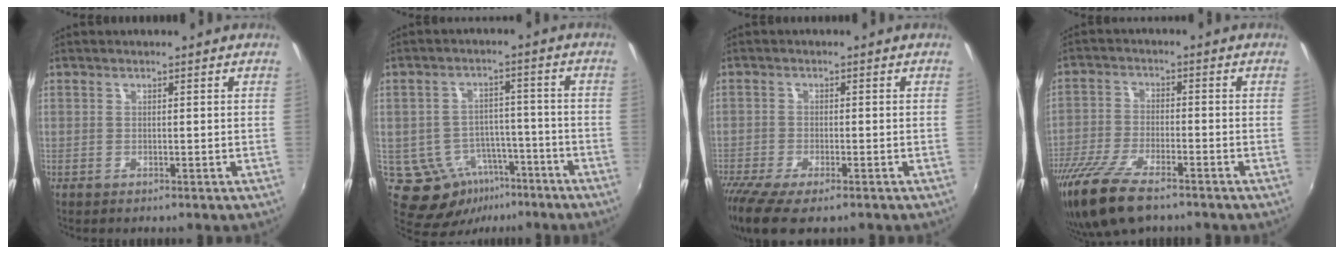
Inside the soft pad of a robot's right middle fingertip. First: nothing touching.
{"total": 9.9, "force": [-5.0, 7.6, 3.8], "torque": [-0.079, 0.016, -0.054]}
{"total": 9.2, "force": [-6.6, 2.5, 5.8], "torque": [-0.140, -0.046, -0.121]}
{"total": 11.6, "force": [-8.5, 3.5, 7.0], "torque": [-0.166, -0.036, -0.166]}